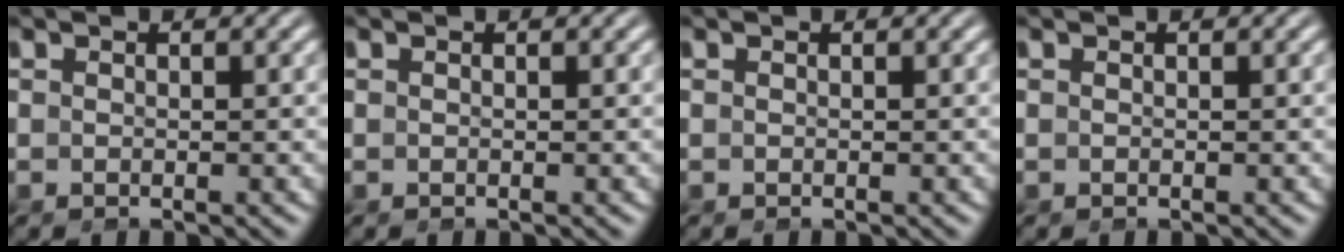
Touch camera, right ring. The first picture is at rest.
{"total": 0.0}
{"total": 0.0}
{"total": 0.0}